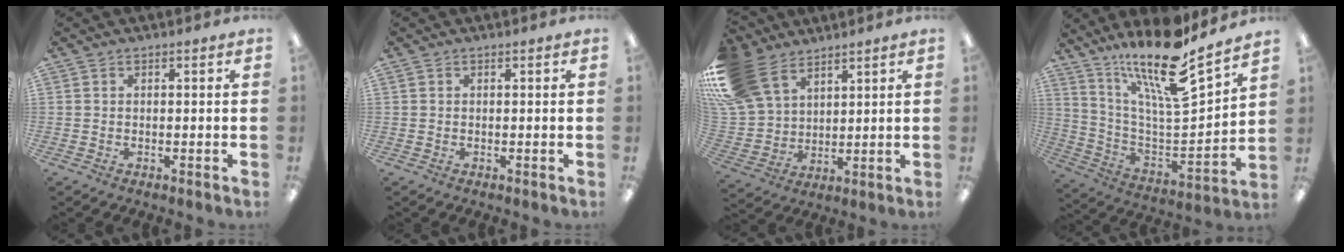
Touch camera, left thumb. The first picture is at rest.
{"total": 0.0}
{"total": 16.2, "force": [9.7, 10.5, 7.5], "torque": [-0.188, -0.033, 0.191]}
{"total": 19.8, "force": [15.1, 3.9, 12.1], "torque": [-0.218, -0.114, 0.252]}